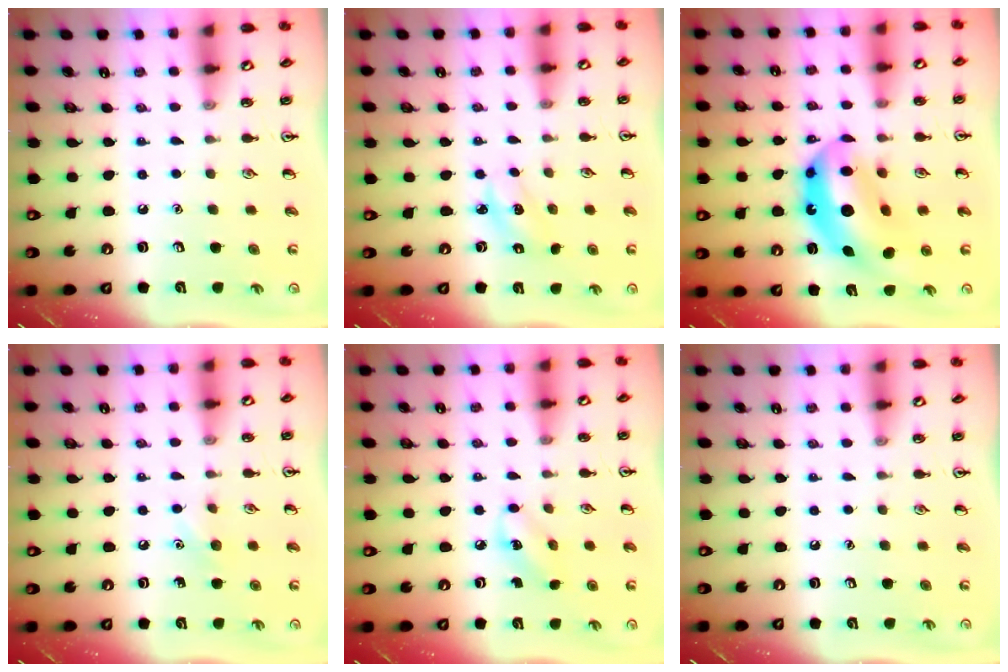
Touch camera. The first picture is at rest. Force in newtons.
{"total": 2.5, "press": 2.4, "slide": 0.5}
{"total": 15.4, "press": 14.6, "slide": 4.9}
{"total": 5.6, "press": 5.3, "slide": 1.8}
{"total": 3.9, "press": 3.8, "slide": 1.0}
{"total": 0.0}